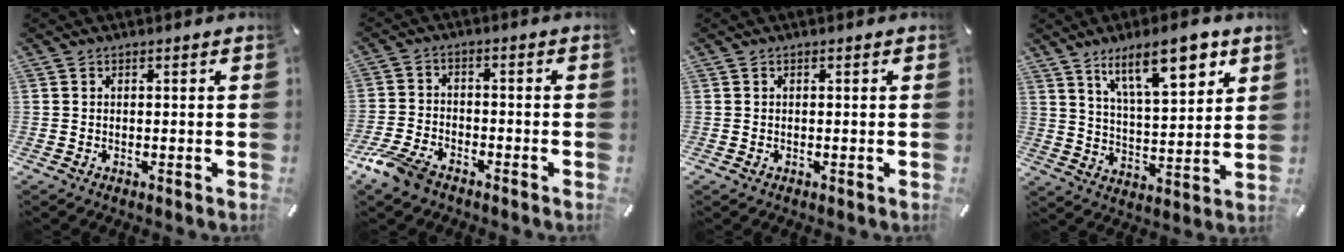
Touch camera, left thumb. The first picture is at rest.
{"total": 7.2, "force": [-5.5, 3.4, 3.3], "torque": [-0.082, 0.020, -0.108]}
{"total": 0.0}
{"total": 14.7, "force": [9.2, 5.6, 10.0], "torque": [-0.149, -0.041, 0.153]}